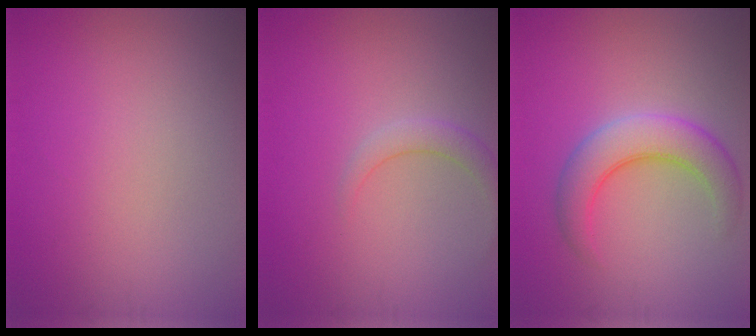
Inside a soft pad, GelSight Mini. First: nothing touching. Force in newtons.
{"total": 1.8, "press": 1.8, "slide": 0.1}
{"total": 5.0, "press": 5.0, "slide": 0.1}